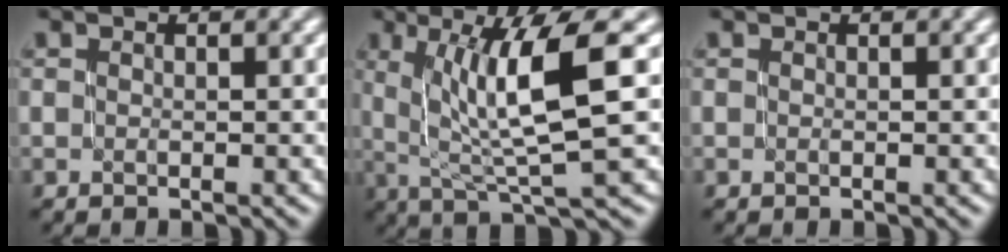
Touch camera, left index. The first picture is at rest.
{"total": 8.5, "force": [1.8, 1.7, 8.1], "torque": [-0.112, -0.002, 0.036]}
{"total": 0.0}